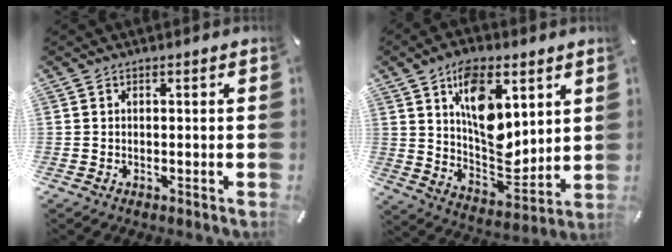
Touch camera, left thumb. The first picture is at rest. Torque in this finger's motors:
{"motor_torque": [2.28, 2.73, 1.44, -1.33, 0.67]}